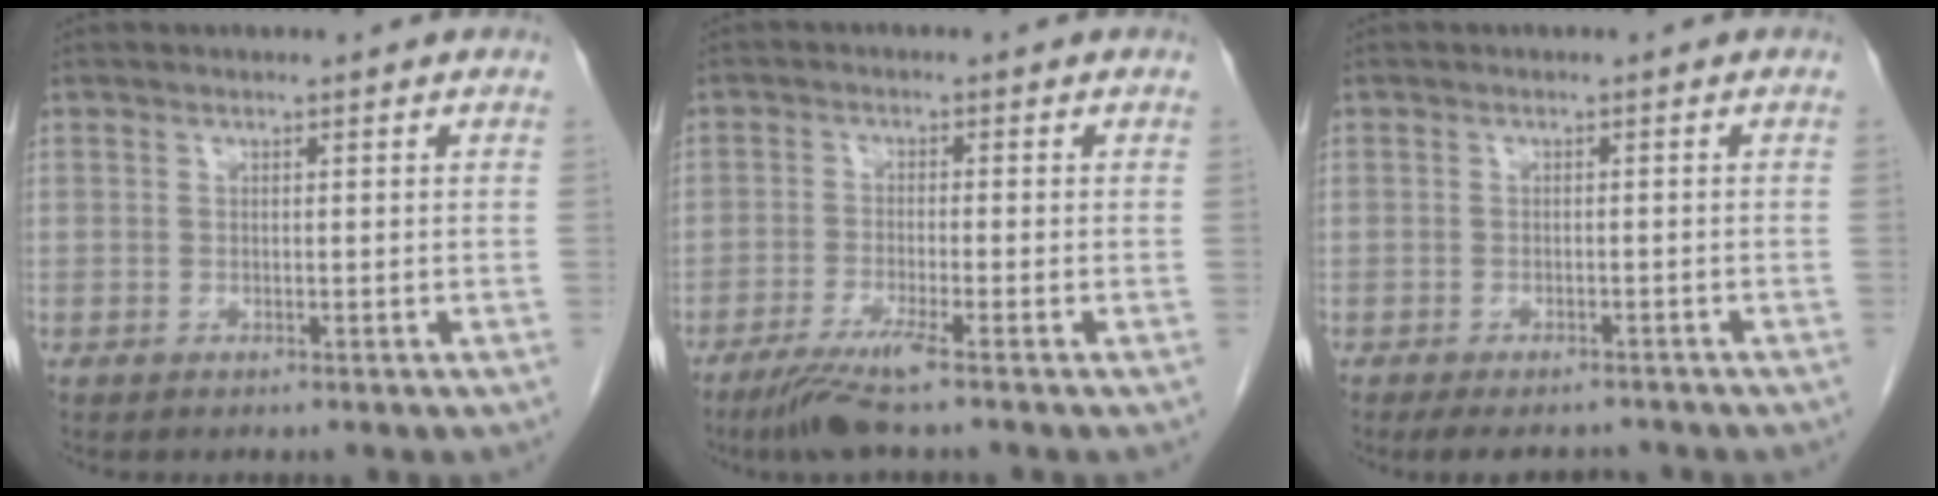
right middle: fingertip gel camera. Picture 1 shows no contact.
{"total": 5.7, "force": [-3.8, -0.5, 4.2], "torque": [-0.083, -0.017, -0.076]}
{"total": 5.7, "force": [-5.2, 1.6, 1.9], "torque": [-0.024, -0.009, -0.073]}